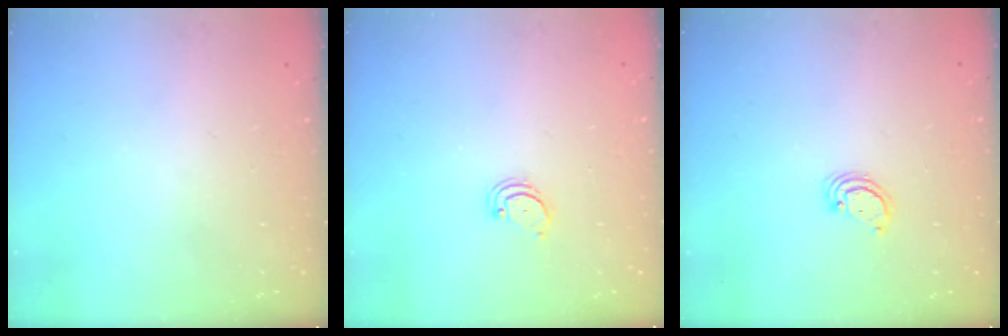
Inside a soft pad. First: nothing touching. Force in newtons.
{"total": 2.6, "press": 2.5, "slide": 0.5}
{"total": 2.3, "press": 2.3, "slide": 0.2}